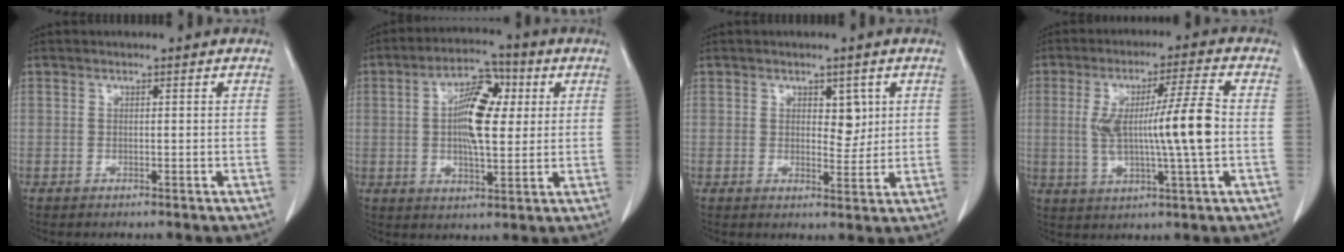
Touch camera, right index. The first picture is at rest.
{"total": 10.3, "force": [1.7, 4.0, 9.4], "torque": [-0.167, 0.020, 0.026]}
{"total": 3.5, "force": [1.3, 2.0, 2.6], "torque": [-0.030, -0.006, 0.020]}
{"total": 11.9, "force": [-0.1, 0.0, 11.9], "torque": [-0.219, 0.007, -0.001]}